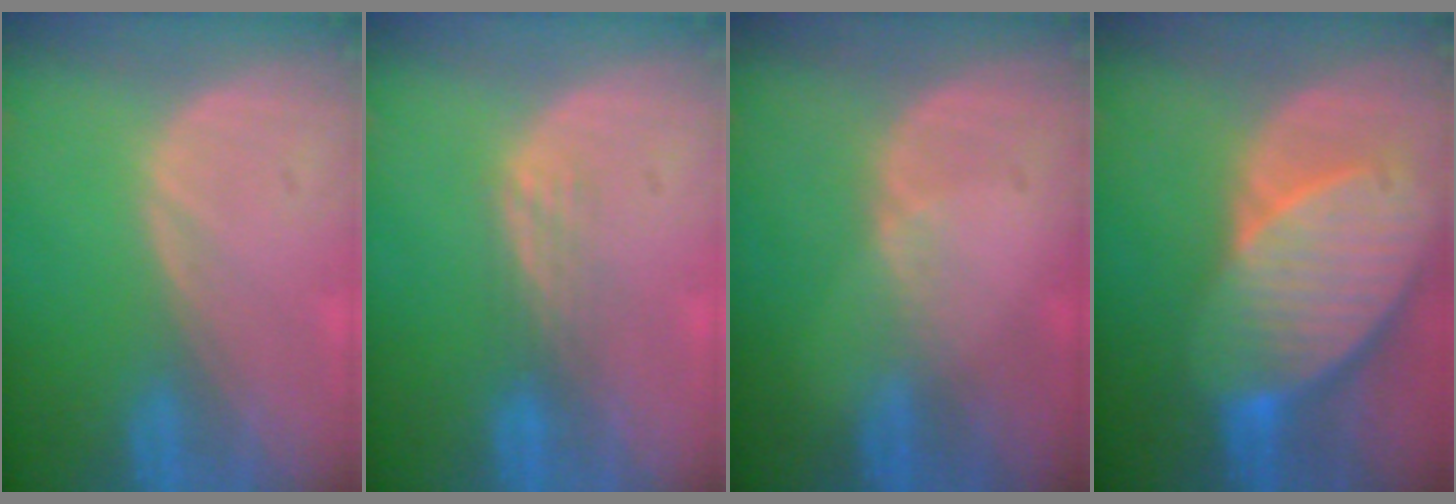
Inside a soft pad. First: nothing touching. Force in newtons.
{"total": 2.2, "press": 2.2, "slide": 0.2}
{"total": 1.4, "press": 0.9, "slide": 1.1}
{"total": 10.7, "press": 9.4, "slide": 5.1}